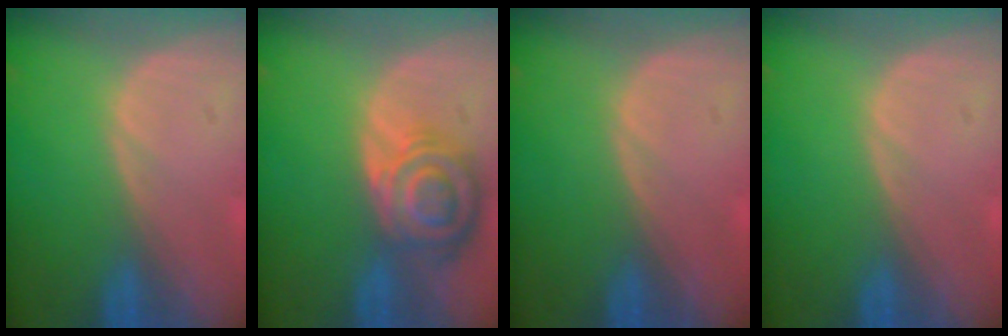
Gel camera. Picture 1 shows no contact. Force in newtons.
{"total": 8.2, "press": 7.2, "slide": 3.9}
{"total": 0.6, "press": 0.0, "slide": 0.6}
{"total": 0.0}